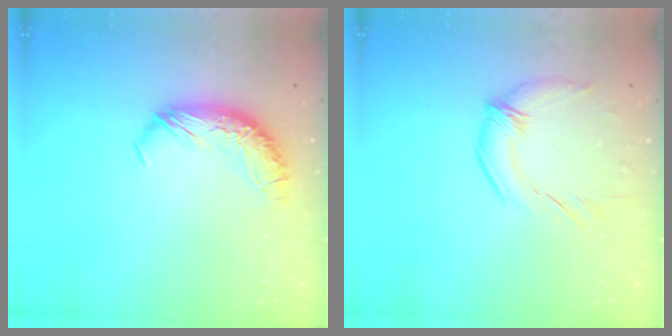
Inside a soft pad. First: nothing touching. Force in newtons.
{"total": 1.7, "press": 1.2, "slide": 1.2}